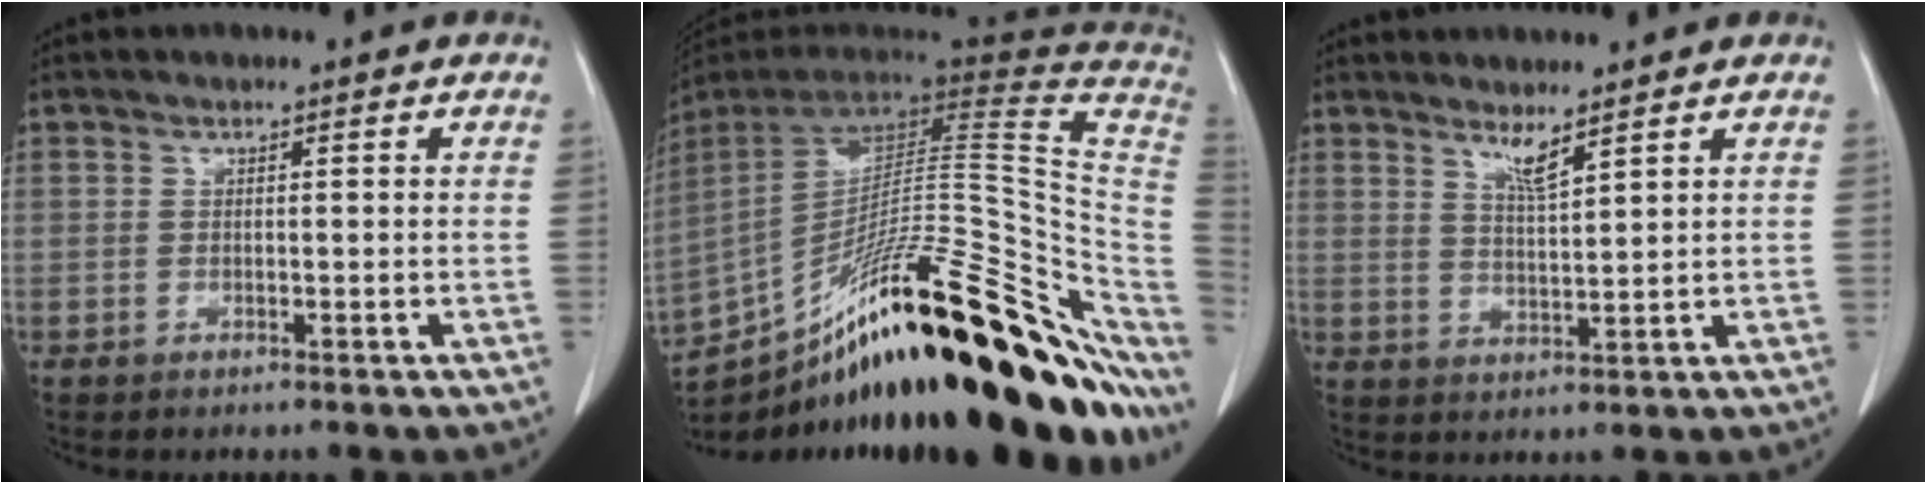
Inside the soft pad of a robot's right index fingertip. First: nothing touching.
{"total": 41.2, "force": [-21.8, 10.7, 33.2], "torque": [-0.450, -0.018, -0.318]}
{"total": 2.8, "force": [2.3, -0.5, 1.6], "torque": [-0.030, -0.017, 0.047]}